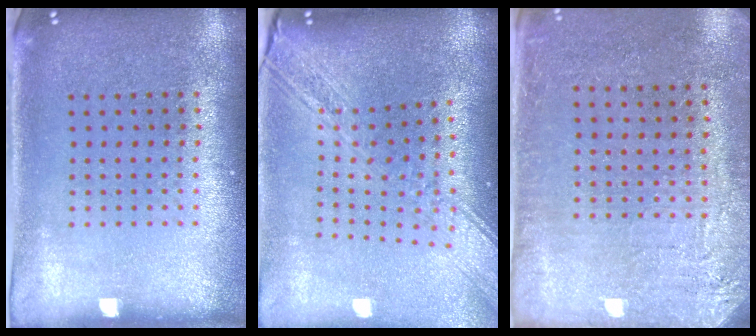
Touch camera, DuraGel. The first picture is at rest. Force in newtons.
{"total": 3.1, "press": 2.3, "slide": 2.0}
{"total": 2.9, "press": 2.7, "slide": 1.0}